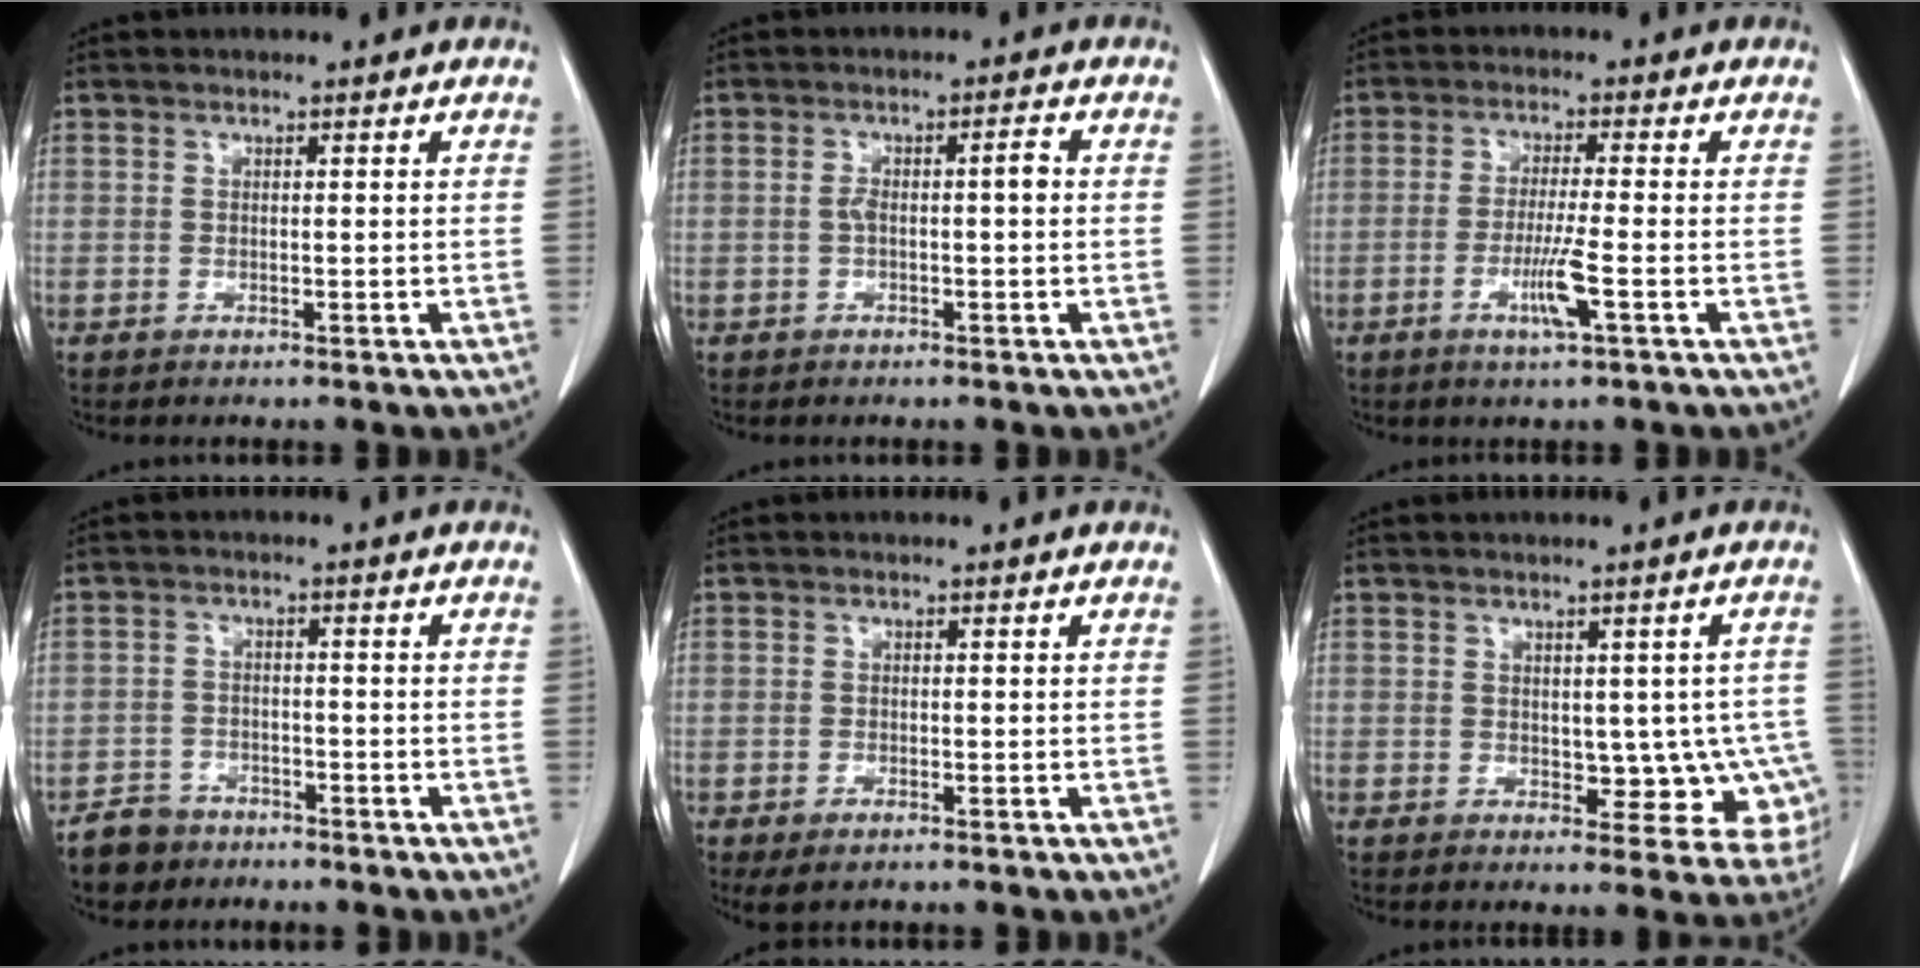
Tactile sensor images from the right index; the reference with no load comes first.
{"total": 3.2, "force": [-0.4, 0.6, 3.1], "torque": [-0.056, 0.014, -0.004]}
{"total": 5.5, "force": [-2.2, -0.5, 5.0], "torque": [-0.095, -0.012, -0.043]}
{"total": 4.4, "force": [-3.3, 2.9, 0.1], "torque": [-0.008, 0.007, -0.056]}
{"total": 2.8, "force": [-1.9, 1.0, 1.8], "torque": [-0.034, -0.007, -0.023]}
{"total": 8.0, "force": [-1.4, 5.0, 6.0], "torque": [-0.040, 0.014, -0.007]}